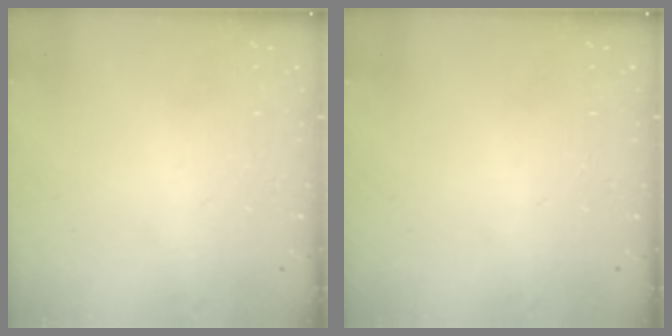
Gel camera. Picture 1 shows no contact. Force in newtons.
{"total": 0.0}